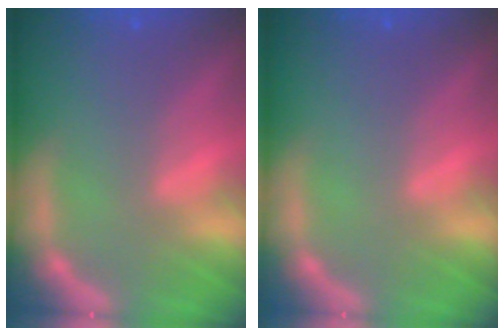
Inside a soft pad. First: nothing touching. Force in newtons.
{"total": 0.0}